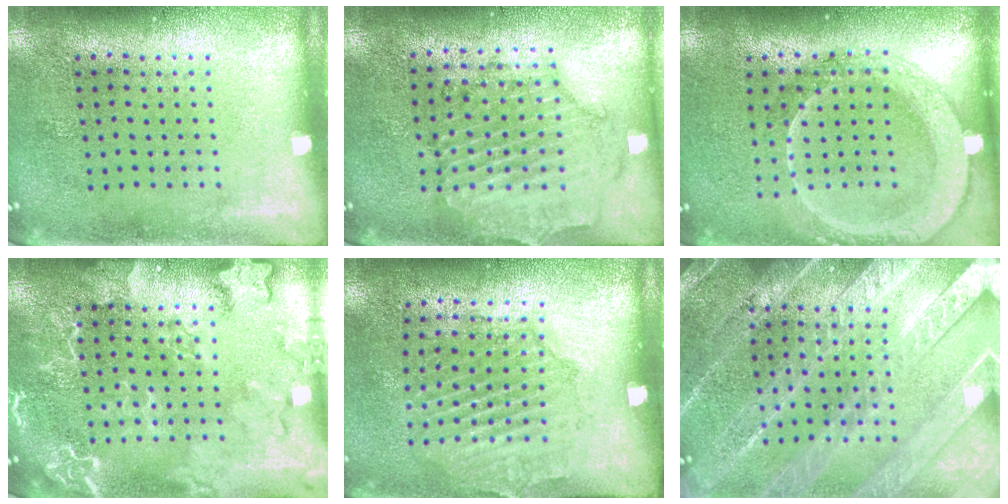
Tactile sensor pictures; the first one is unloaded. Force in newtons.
{"total": 0.7, "press": 0.6, "slide": 0.4}
{"total": 2.0, "press": 1.9, "slide": 0.8}
{"total": 2.5, "press": 2.4, "slide": 0.4}
{"total": 1.6, "press": 1.4, "slide": 0.7}
{"total": 3.4, "press": 3.4, "slide": 0.4}